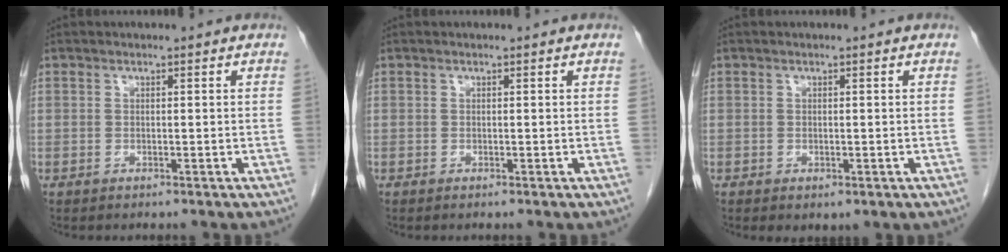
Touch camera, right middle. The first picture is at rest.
{"total": 0.0}
{"total": 1.5, "force": [-0.4, 1.0, 1.1], "torque": [-0.017, -0.004, 0.006]}